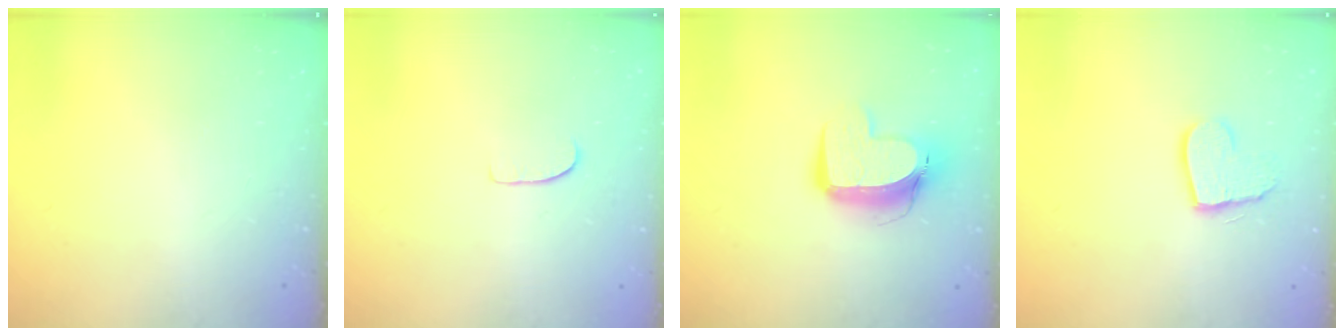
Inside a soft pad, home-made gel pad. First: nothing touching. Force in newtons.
{"total": 5.2, "press": 5.2, "slide": 0.4}
{"total": 12.3, "press": 12.3, "slide": 1.3}
{"total": 10.3, "press": 10.3, "slide": 0.8}